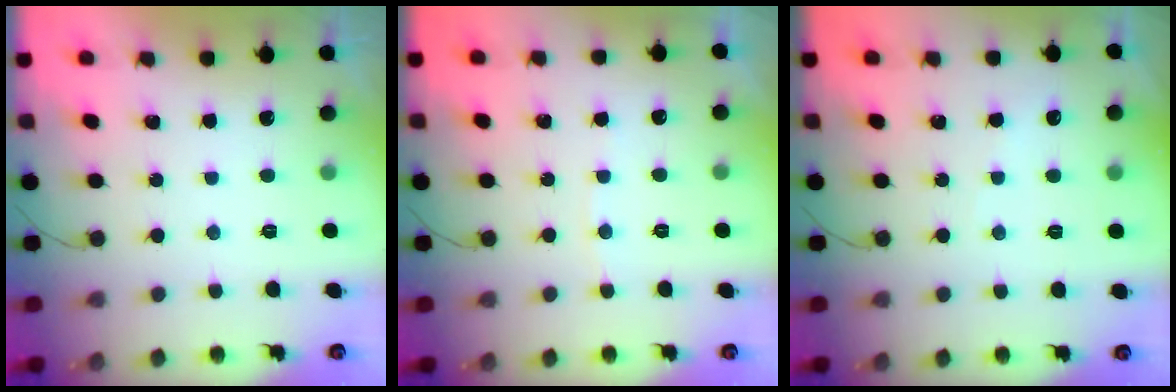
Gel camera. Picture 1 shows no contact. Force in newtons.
{"total": 2.6, "press": 2.6, "slide": 0.4}
{"total": 1.8, "press": 1.7, "slide": 0.4}